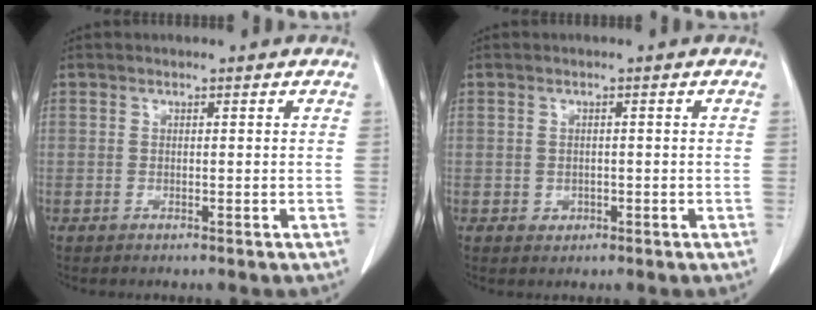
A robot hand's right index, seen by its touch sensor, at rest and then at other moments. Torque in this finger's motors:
{"motor_torque": [0.02, -0.01, 0.01, 0.01]}